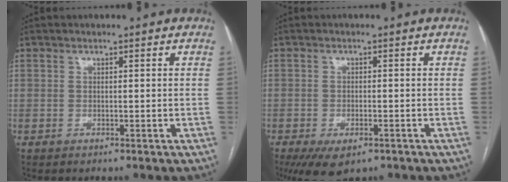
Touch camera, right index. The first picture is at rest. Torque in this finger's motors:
{"motor_torque": [1.26, -0.88, 0.35, 0.06]}